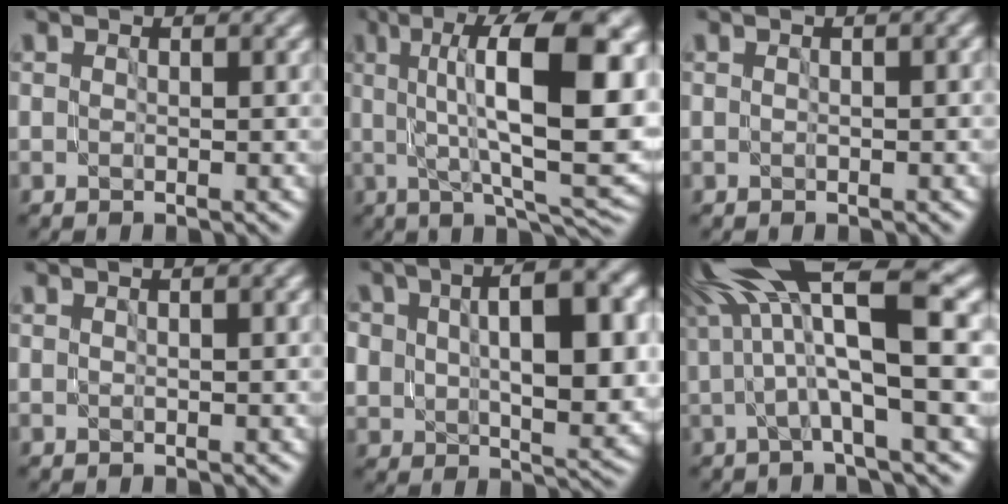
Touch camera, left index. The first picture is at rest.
{"total": 14.8, "force": [2.9, 4.4, 13.9], "torque": [-0.197, 0.009, 0.044]}
{"total": 1.1, "force": [0.2, 0.3, 1.1], "torque": [-0.020, 0.005, 0.002]}
{"total": 1.1, "force": [0.4, 0.2, 1.0], "torque": [-0.020, 0.005, 0.002]}
{"total": 11.9, "force": [2.2, 6.7, 9.5], "torque": [-0.162, -0.008, 0.050]}
{"total": 12.9, "force": [4.1, 3.0, 11.9], "torque": [-0.212, 0.024, 0.074]}